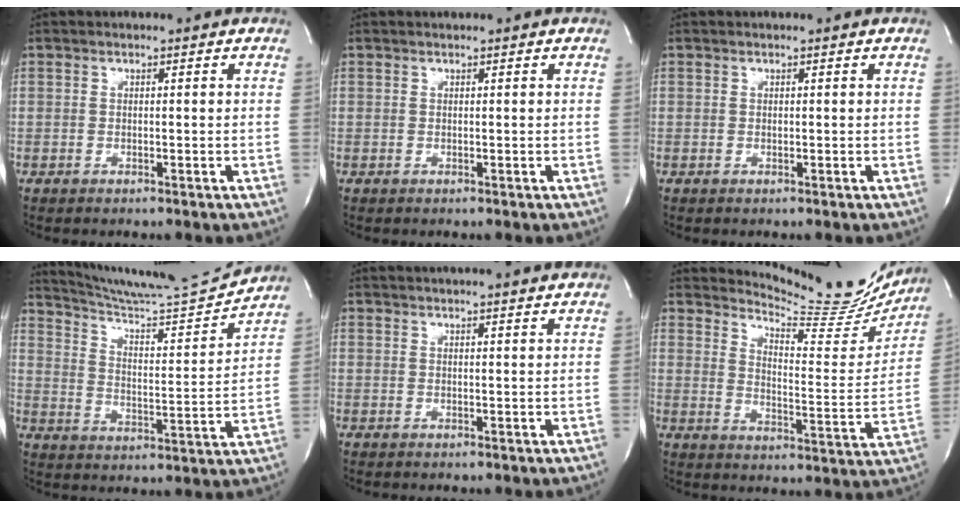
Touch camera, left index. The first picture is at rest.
{"total": 0.7, "force": [0.7, 0.0, 0.1], "torque": [-0.008, 0.007, 0.015]}
{"total": 0.8, "force": [0.6, 0.2, 0.3], "torque": [-0.006, 0.005, 0.010]}
{"total": 16.9, "force": [16.4, -0.9, 4.1], "torque": [-0.079, -0.051, 0.247]}
{"total": 11.5, "force": [10.5, 0.6, 4.5], "torque": [-0.074, 0.023, 0.132]}
{"total": 16.5, "force": [16.0, 2.6, 3.2], "torque": [-0.046, -0.077, 0.194]}